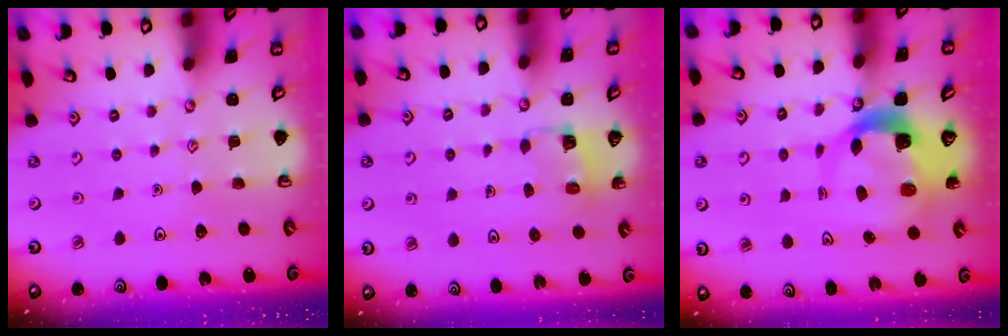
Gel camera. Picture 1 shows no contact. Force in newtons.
{"total": 2.9, "press": 2.9, "slide": 0.2}
{"total": 6.4, "press": 6.3, "slide": 0.9}